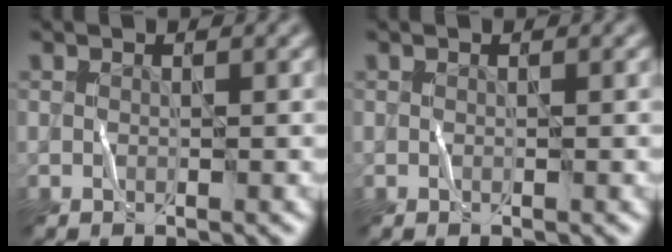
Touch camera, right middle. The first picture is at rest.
{"total": 0.0}